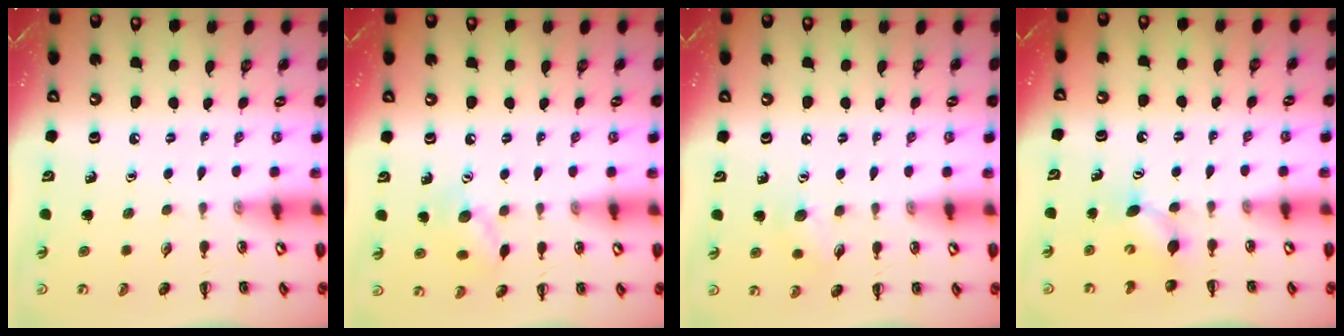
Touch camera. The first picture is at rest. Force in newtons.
{"total": 8.5, "press": 8.4, "slide": 0.9}
{"total": 7.0, "press": 6.9, "slide": 1.4}
{"total": 5.5, "press": 5.4, "slide": 1.1}